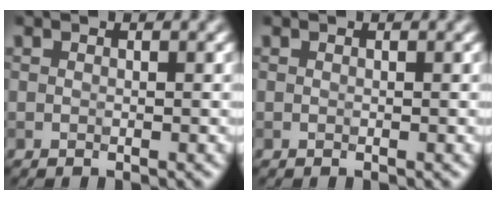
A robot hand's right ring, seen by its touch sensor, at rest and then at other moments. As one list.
[{"total": 0.0}]